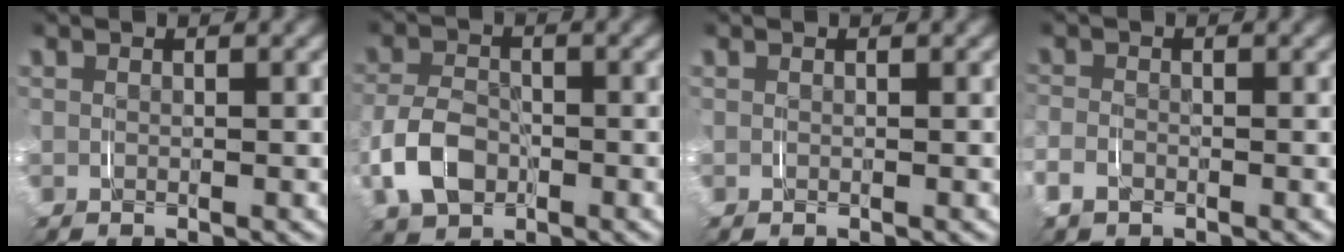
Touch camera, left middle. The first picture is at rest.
{"total": 5.2, "force": [-1.4, 3.8, 3.2], "torque": [-0.080, -0.006, -0.022]}
{"total": 0.0}
{"total": 1.9, "force": [-0.9, 1.3, 0.9], "torque": [-0.030, -0.006, -0.017]}